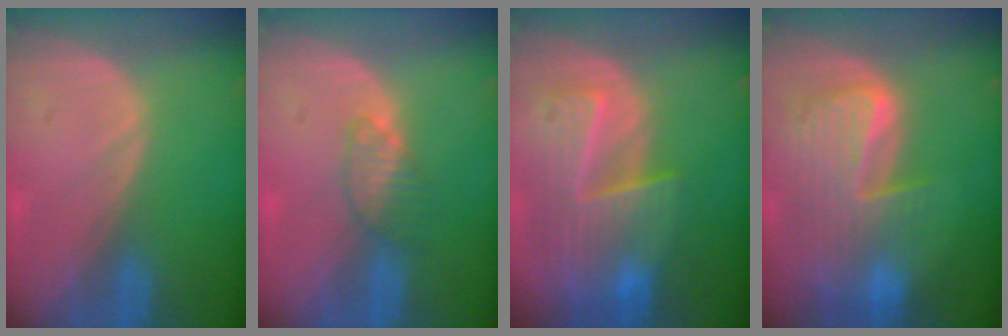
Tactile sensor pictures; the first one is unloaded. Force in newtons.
{"total": 3.4, "press": 3.2, "slide": 0.9}
{"total": 9.6, "press": 8.4, "slide": 4.8}
{"total": 9.8, "press": 8.4, "slide": 5.0}